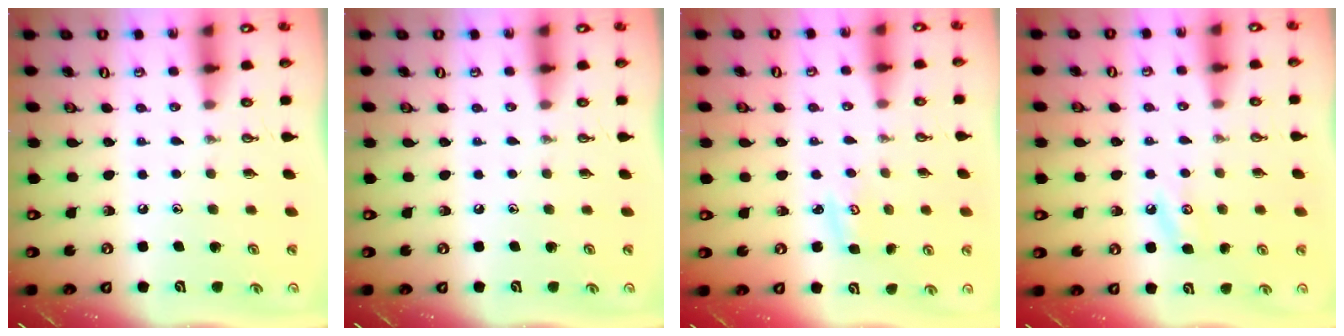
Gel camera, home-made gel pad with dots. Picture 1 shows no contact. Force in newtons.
{"total": 0.0}
{"total": 2.9, "press": 2.9, "slide": 0.2}
{"total": 4.9, "press": 4.9, "slide": 0.5}